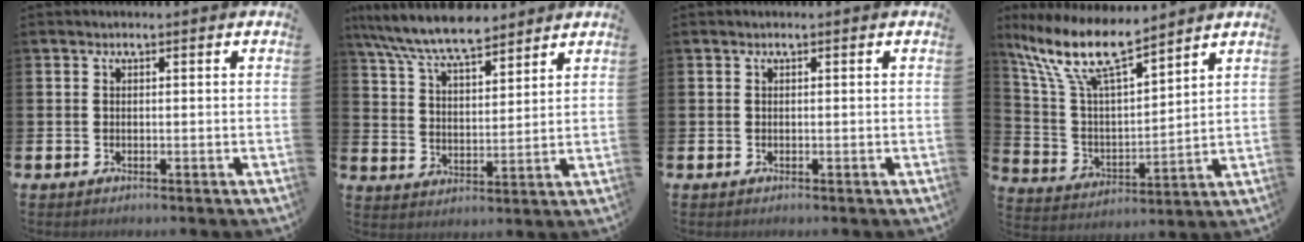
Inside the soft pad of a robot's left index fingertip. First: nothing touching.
{"total": 8.3, "force": [7.6, 1.4, 3.2], "torque": [-0.091, -0.031, 0.137]}
{"total": 0.0}
{"total": 11.8, "force": [9.8, 2.3, 6.2], "torque": [-0.162, -0.049, 0.172]}